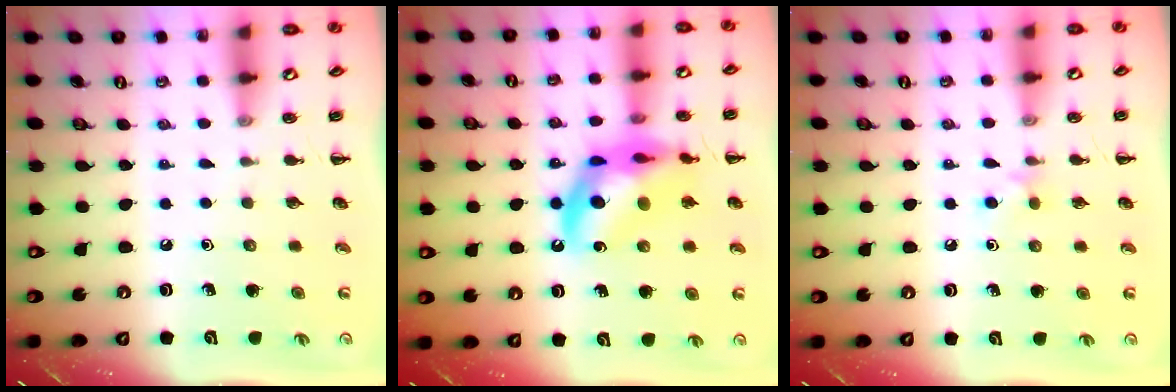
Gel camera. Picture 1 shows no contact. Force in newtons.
{"total": 16.1, "press": 15.6, "slide": 3.8}
{"total": 3.9, "press": 3.6, "slide": 1.5}